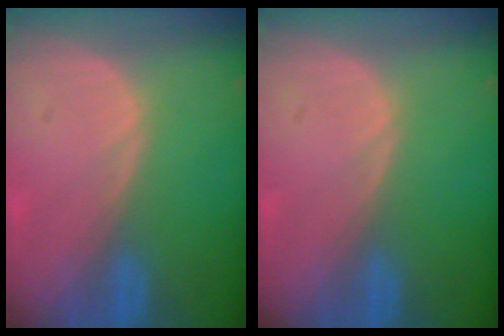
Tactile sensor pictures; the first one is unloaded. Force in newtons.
{"total": 0.0}